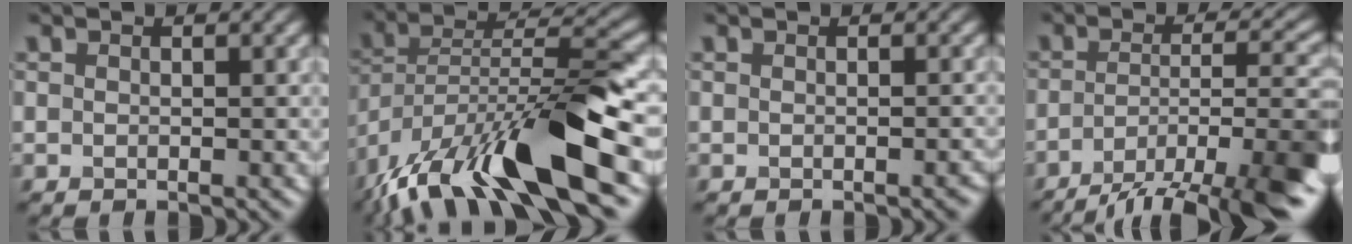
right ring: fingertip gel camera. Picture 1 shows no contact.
{"total": 14.5, "force": [-9.2, 3.8, 10.6], "torque": [-0.178, 0.011, -0.169]}
{"total": 0.8, "force": [-0.5, 0.2, 0.6], "torque": [-0.007, 0.000, -0.005]}
{"total": 11.1, "force": [-6.3, 3.3, 8.5], "torque": [-0.136, -0.003, -0.101]}